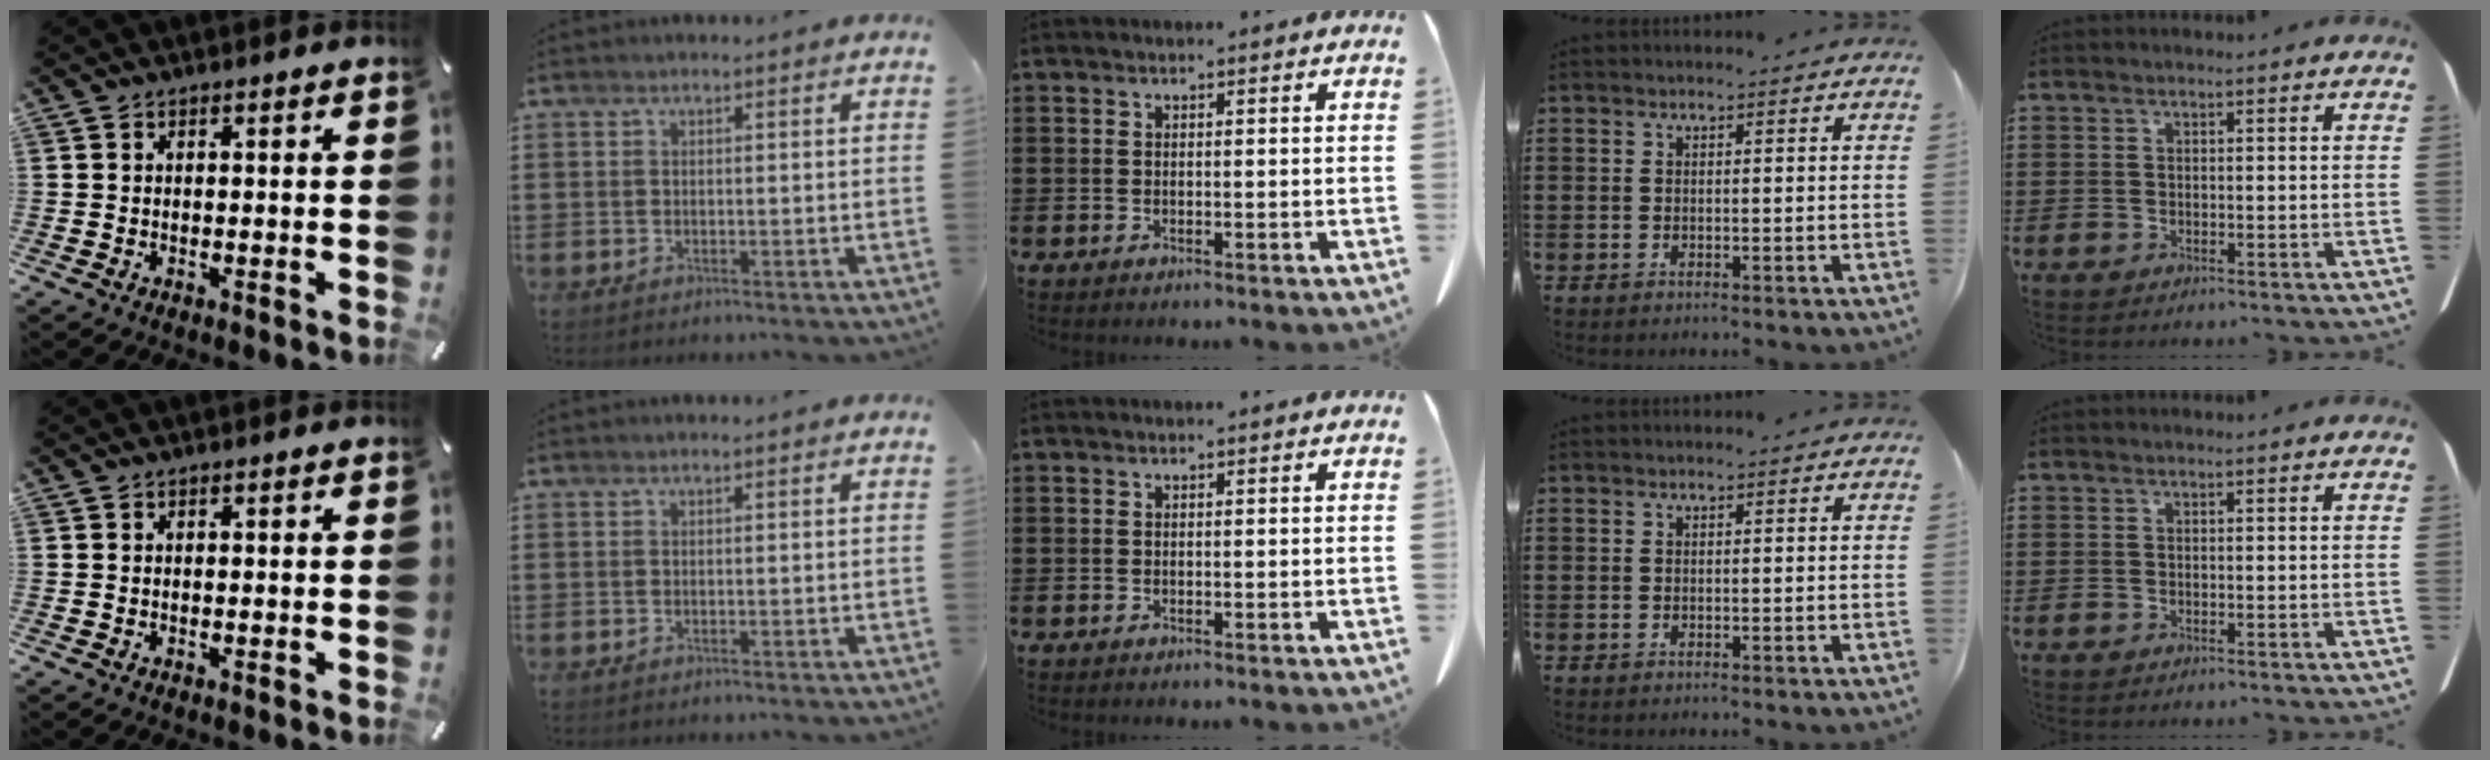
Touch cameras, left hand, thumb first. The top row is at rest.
{}